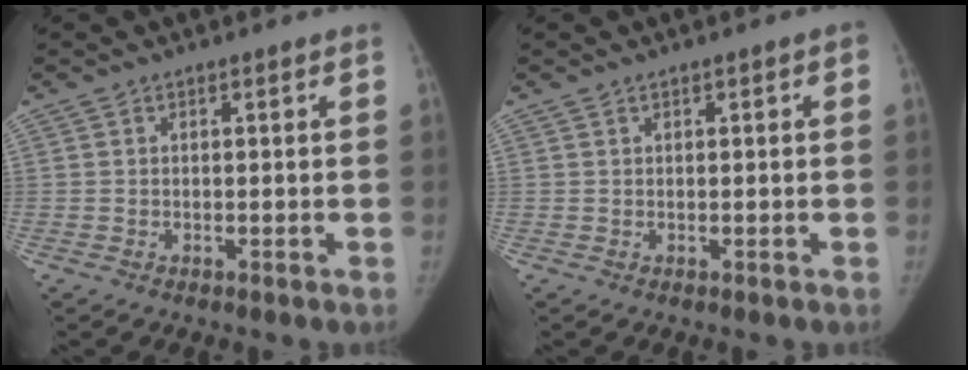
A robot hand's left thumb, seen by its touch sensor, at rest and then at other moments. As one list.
[{"total": 0.6, "force": [0.2, 0.3, 0.5], "torque": [-0.002, 0.005, 0.003]}]